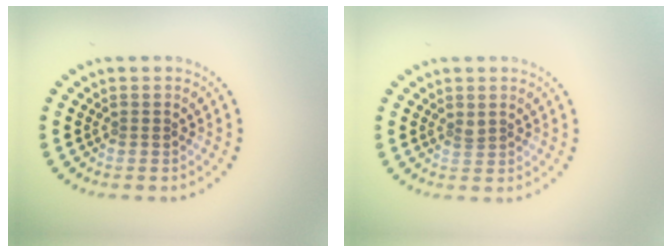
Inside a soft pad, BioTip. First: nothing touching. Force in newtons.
{"total": 0.8, "press": 0.6, "slide": 0.5}